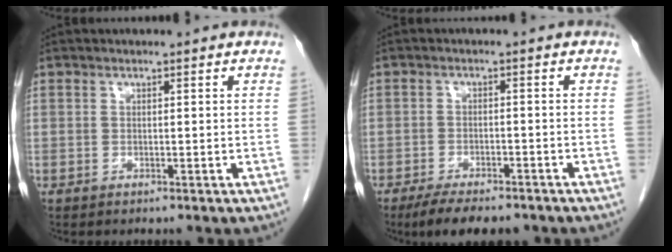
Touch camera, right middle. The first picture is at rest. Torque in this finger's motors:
{"motor_torque": [0.60, -0.49, 0.00, 0.01]}